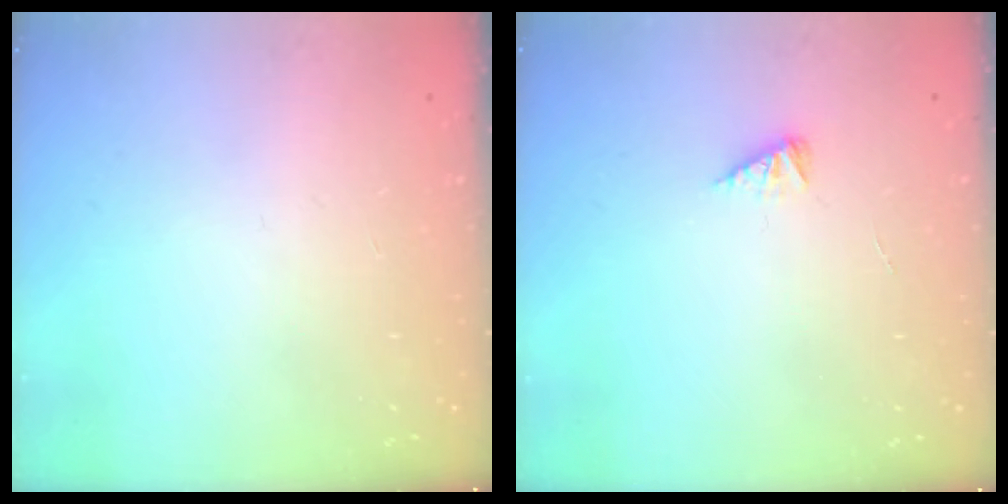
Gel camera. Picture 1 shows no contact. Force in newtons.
{"total": 1.8, "press": 1.7, "slide": 0.3}